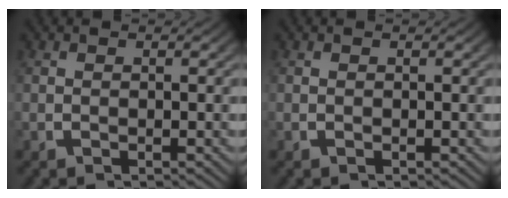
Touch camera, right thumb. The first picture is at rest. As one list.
[{"total": 0.0}]